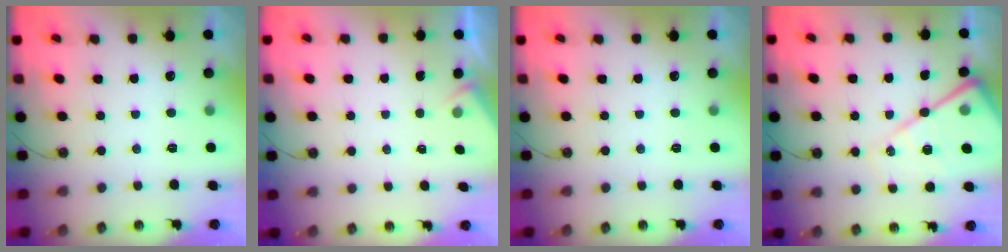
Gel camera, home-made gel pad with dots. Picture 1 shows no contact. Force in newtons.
{"total": 2.5, "press": 2.5, "slide": 0.4}
{"total": 0.0}
{"total": 16.2, "press": 16.2, "slide": 1.8}